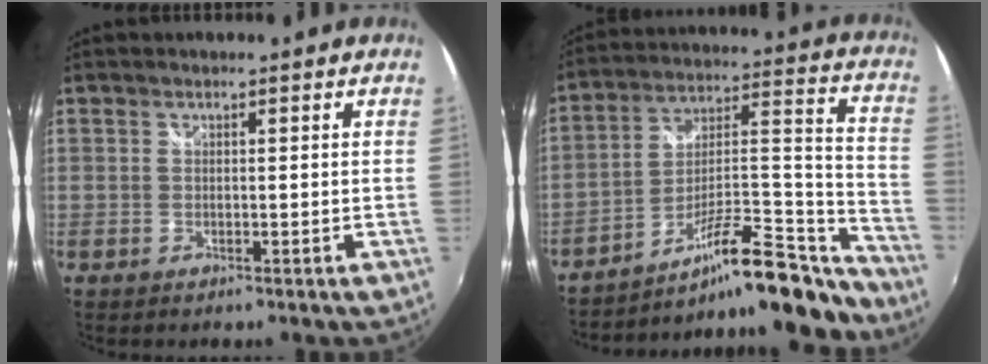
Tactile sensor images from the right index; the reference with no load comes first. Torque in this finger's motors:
{"motor_torque": [0.33, -0.37, 0.27, 0.04]}